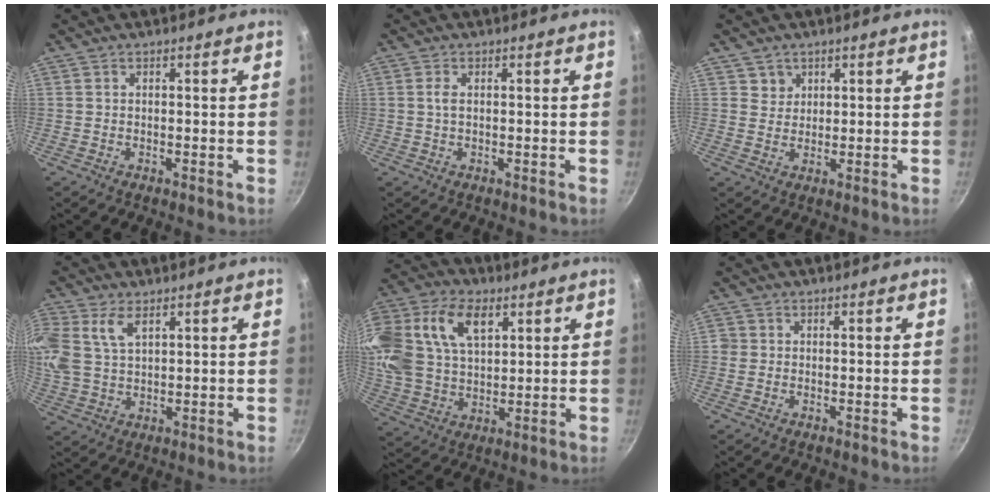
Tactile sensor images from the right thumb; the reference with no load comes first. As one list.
[{"total": 1.5, "force": [0.2, 0.8, 1.3], "torque": [-0.030, 0.001, 0.002]}, {"total": 2.7, "force": [1.7, 2.1, 0.0], "torque": [0.019, -0.011, 0.027]}, {"total": 12.9, "force": [5.2, 7.8, 8.9], "torque": [-0.230, 0.001, 0.106]}, {"total": 28.0, "force": [9.5, 18.3, 18.9], "torque": [-0.456, 0.049, 0.184]}, {"total": 1.3, "force": [0.0, 1.3, 0.3], "torque": [0.003, 0.003, -0.002]}]